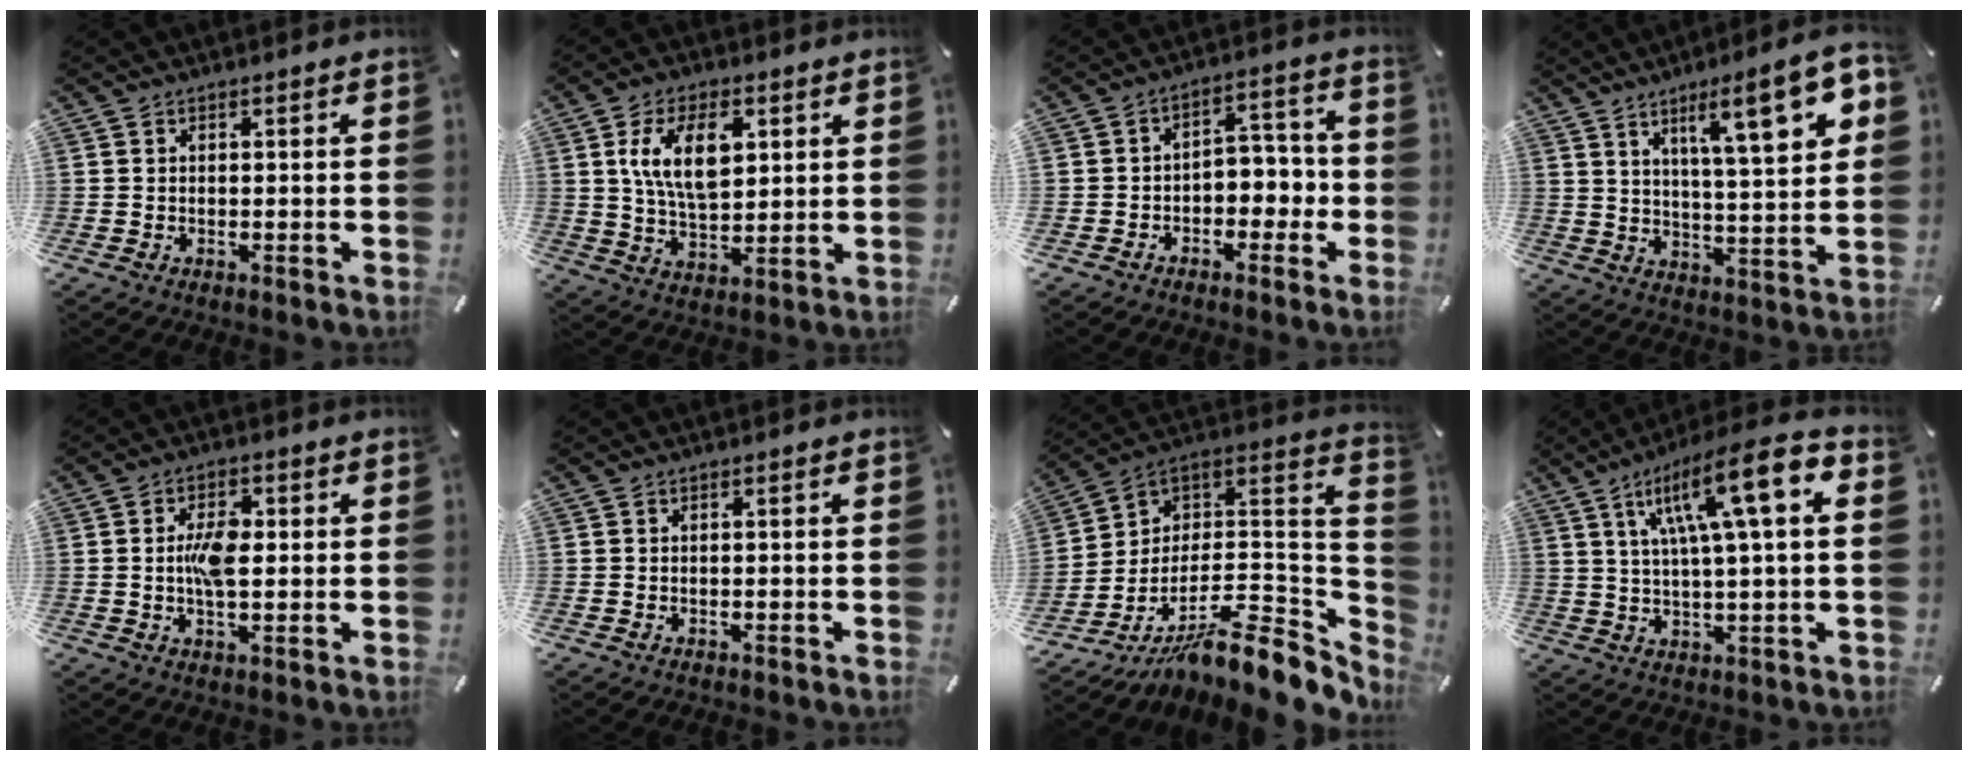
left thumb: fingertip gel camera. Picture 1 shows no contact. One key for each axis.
{"total": 12.4, "fx": 3.9, "fy": 7.1, "fz": 9.4, "tx": -0.187, "ty": 0.000, "tz": 0.066}
{"total": 5.5, "fx": -2.1, "fy": 4.5, "fz": 2.4, "tx": -0.035, "ty": 0.015, "tz": -0.040}
{"total": 15.9, "fx": 7.9, "fy": 3.7, "fz": 13.2, "tx": -0.191, "ty": -0.035, "tz": 0.116}
{"total": 7.3, "fx": 0.3, "fy": 3.7, "fz": 6.3, "tx": -0.118, "ty": 0.001, "tz": -0.002}
{"total": 0.6, "fx": -0.5, "fy": 0.2, "fz": 0.2, "tx": -0.005, "ty": 0.000, "tz": -0.011}
{"total": 12.4, "fx": -7.3, "fy": 6.3, "fz": 7.7, "tx": -0.080, "ty": -0.014, "tz": -0.123}
{"total": 16.1, "fx": 6.0, "fy": 3.1, "fz": 14.6, "tx": -0.245, "ty": -0.014, "tz": 0.090}